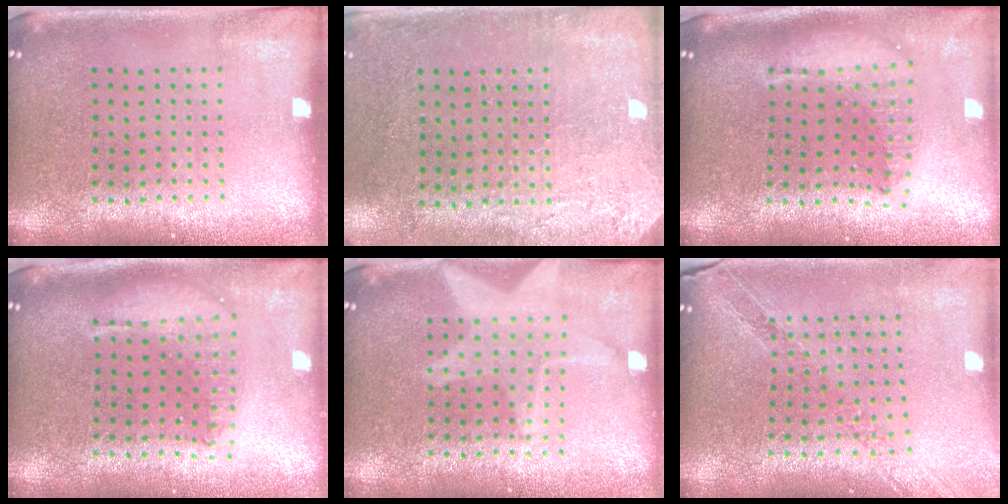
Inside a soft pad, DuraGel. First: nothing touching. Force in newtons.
{"total": 2.9, "press": 2.4, "slide": 1.6}
{"total": 1.6, "press": 1.4, "slide": 0.7}
{"total": 1.8, "press": 1.5, "slide": 1.0}
{"total": 2.1, "press": 2.1, "slide": 0.2}
{"total": 0.9, "press": 0.9, "slide": 0.3}